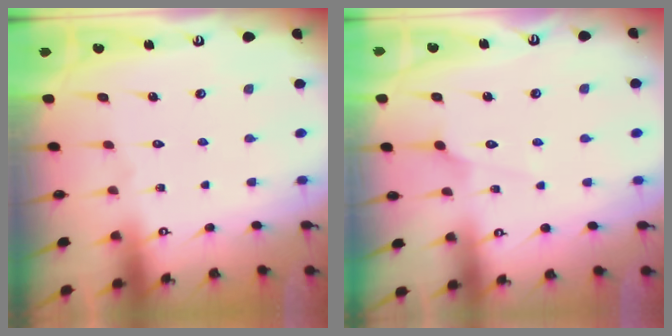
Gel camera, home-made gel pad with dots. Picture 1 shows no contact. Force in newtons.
{"total": 2.8, "press": 2.7, "slide": 0.6}